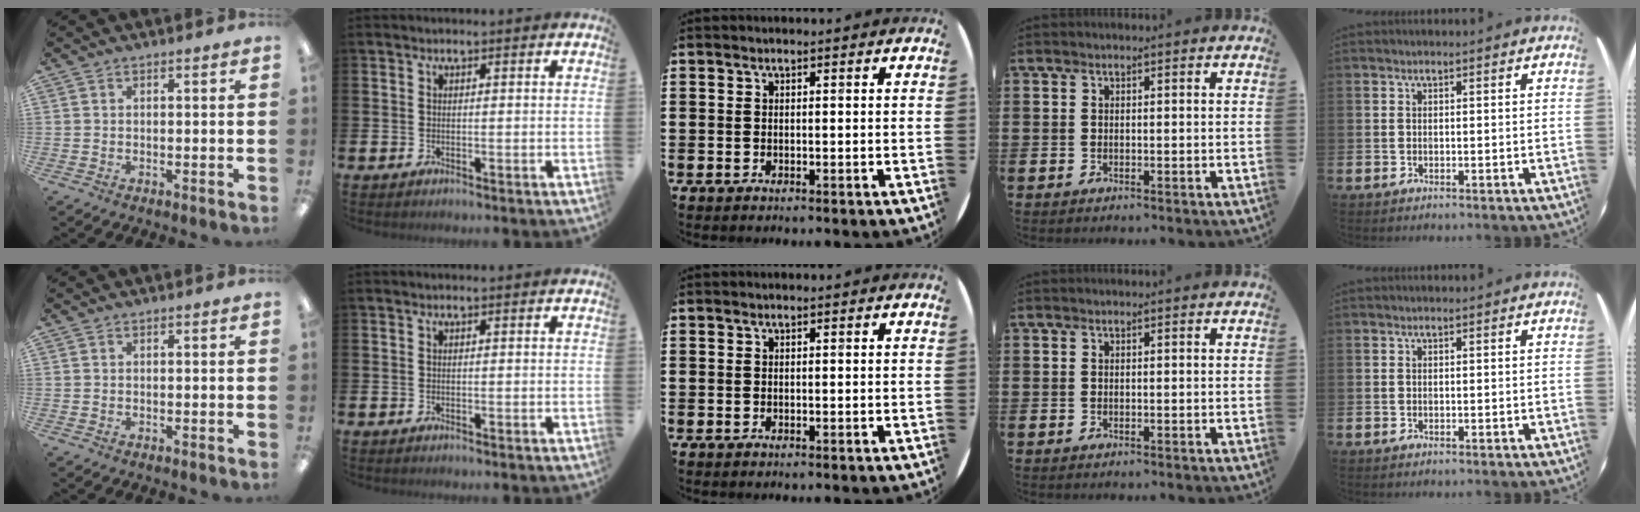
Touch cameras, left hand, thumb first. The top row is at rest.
{}